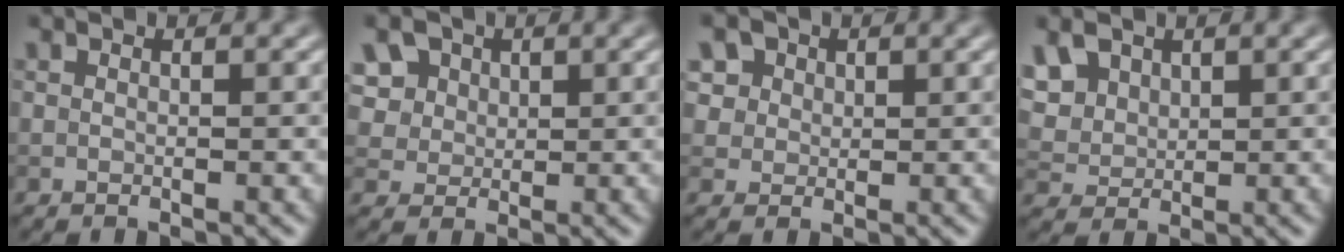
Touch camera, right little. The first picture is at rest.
{"total": 10.0, "force": [5.1, 7.3, 4.6], "torque": [-0.109, 0.028, 0.077]}
{"total": 6.2, "force": [3.3, 4.6, 2.6], "torque": [-0.052, 0.012, 0.046]}
{"total": 5.2, "force": [2.4, 3.7, 2.7], "torque": [-0.086, 0.013, 0.057]}